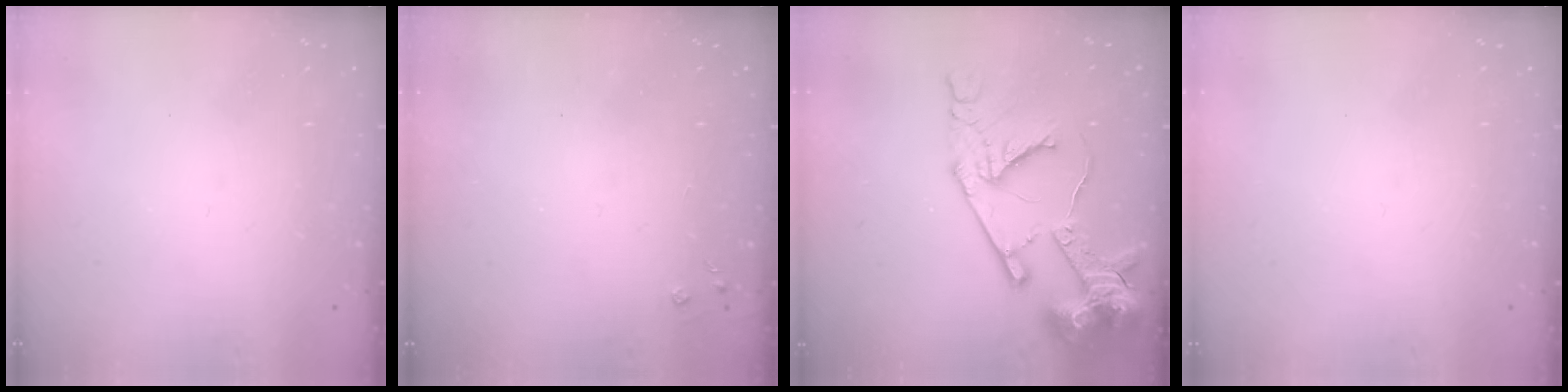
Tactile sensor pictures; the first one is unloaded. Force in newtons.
{"total": 2.7, "press": 2.7, "slide": 0.4}
{"total": 18.6, "press": 18.5, "slide": 2.1}
{"total": 0.0}